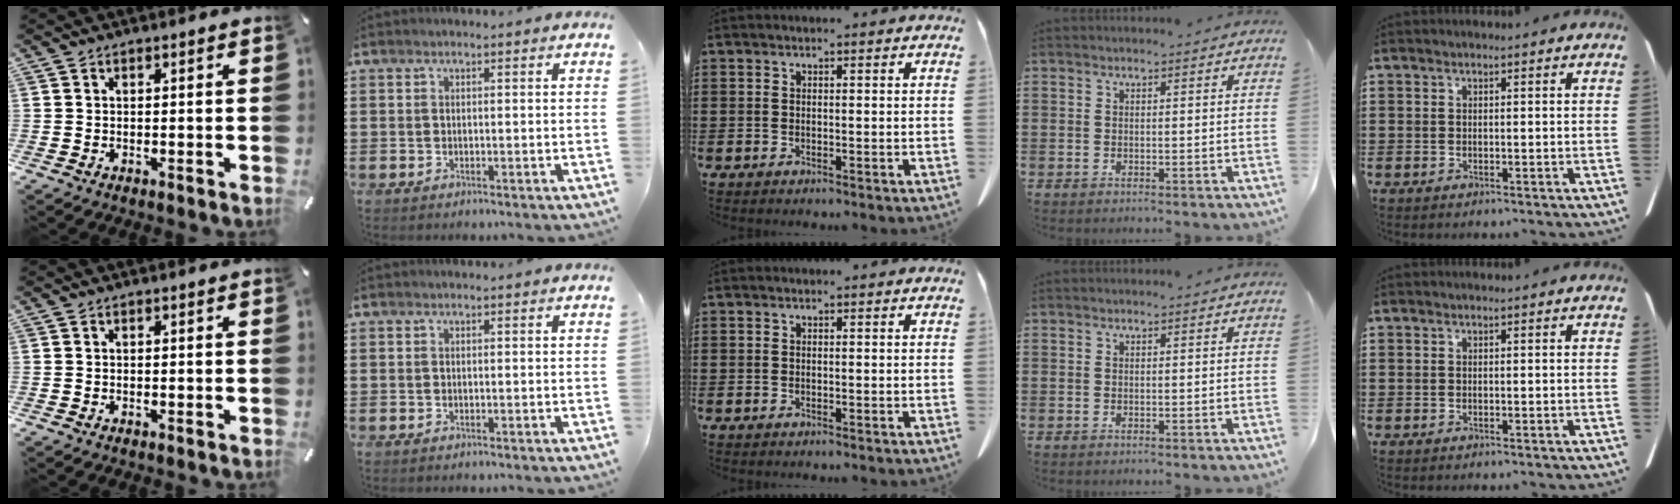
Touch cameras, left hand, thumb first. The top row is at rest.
{}